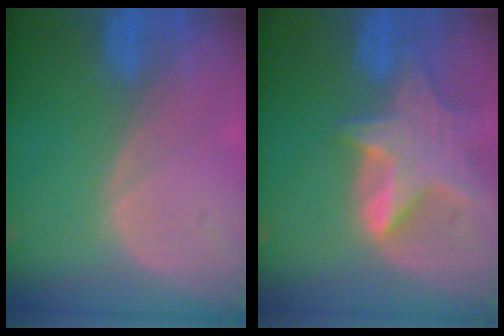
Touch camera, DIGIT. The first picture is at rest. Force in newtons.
{"total": 8.4, "press": 7.5, "slide": 3.9}